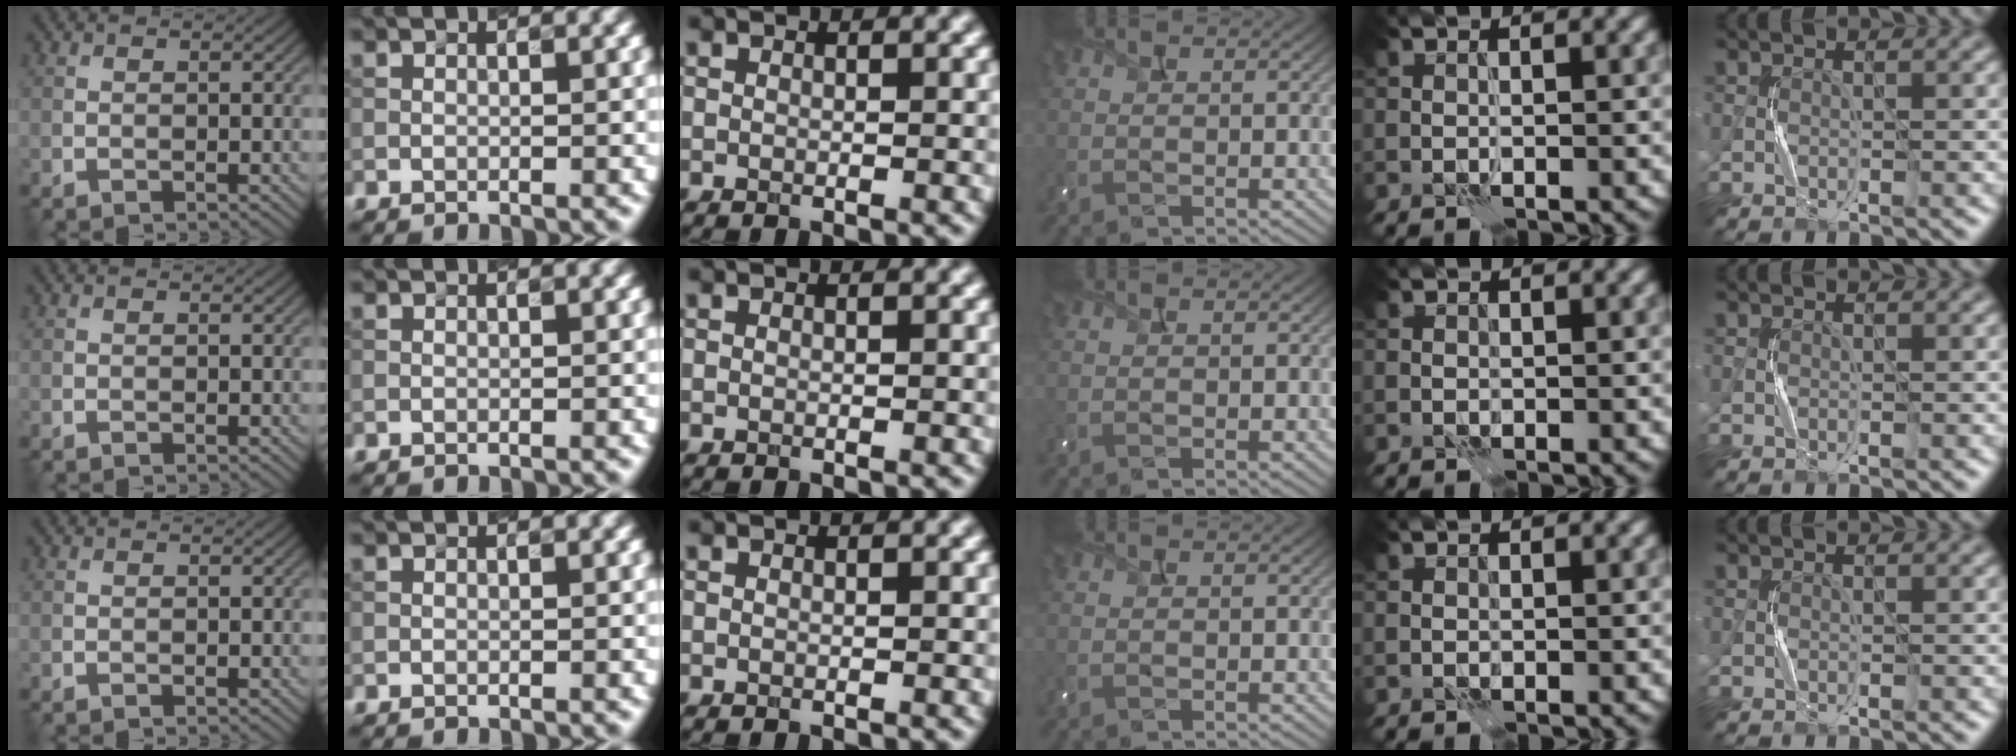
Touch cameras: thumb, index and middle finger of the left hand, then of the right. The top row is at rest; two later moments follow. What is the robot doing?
{"motion": "press", "object": "camera"}